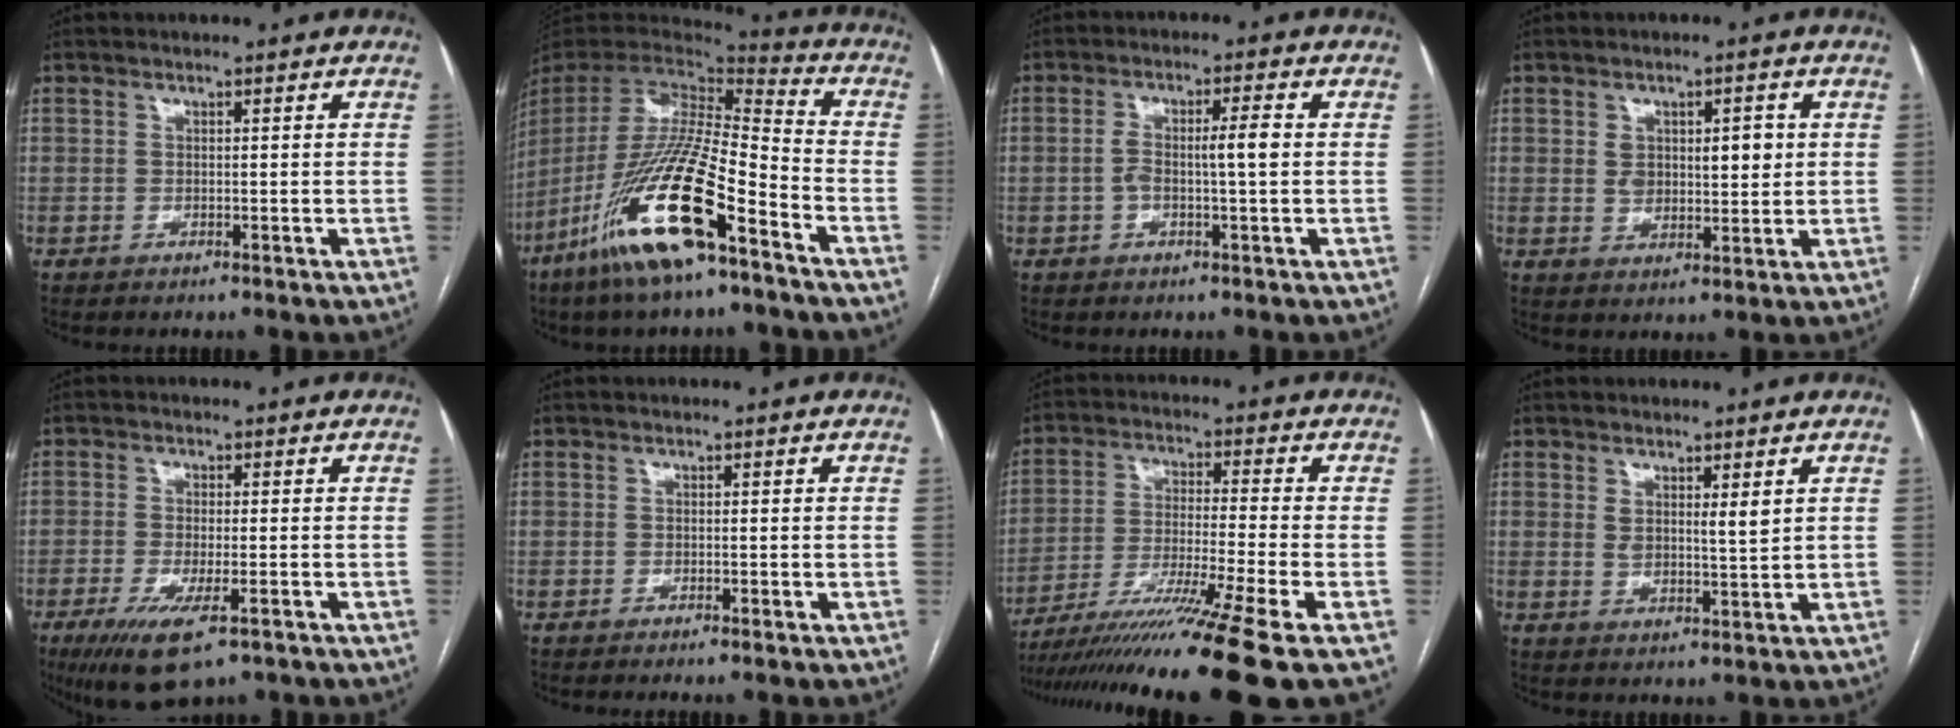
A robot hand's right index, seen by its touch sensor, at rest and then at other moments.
{"total": 22.2, "force": [-12.7, 3.1, 17.9], "torque": [-0.375, -0.054, -0.245]}
{"total": 4.8, "force": [-0.3, 0.4, 4.8], "torque": [-0.092, 0.015, -0.004]}
{"total": 6.0, "force": [1.3, 3.4, 4.8], "torque": [-0.072, 0.011, 0.027]}
{"total": 8.6, "force": [-5.0, 2.1, 6.7], "torque": [-0.120, -0.022, -0.079]}
{"total": 0.7, "force": [-0.5, -0.2, 0.4], "torque": [-0.007, 0.002, -0.010]}
{"total": 16.8, "force": [-12.7, -3.0, 10.6], "torque": [-0.176, -0.041, -0.216]}
{"total": 3.2, "force": [1.7, 0.6, 2.7], "torque": [-0.049, -0.008, 0.030]}